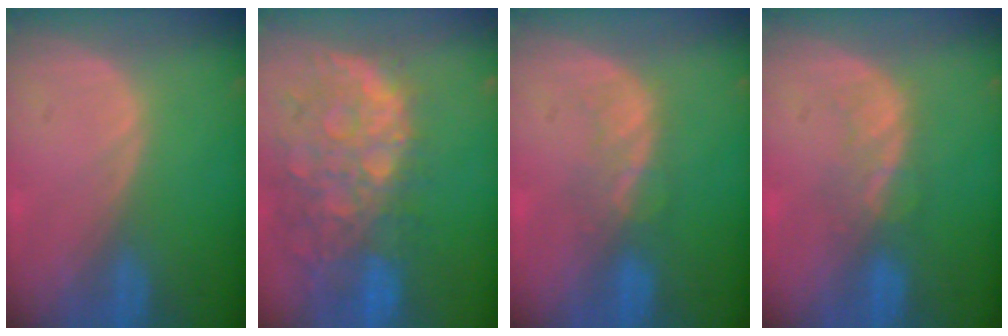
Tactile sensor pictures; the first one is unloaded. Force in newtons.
{"total": 13.6, "press": 11.1, "slide": 7.9}
{"total": 3.7, "press": 3.7, "slide": 0.5}
{"total": 3.7, "press": 3.7, "slide": 0.5}